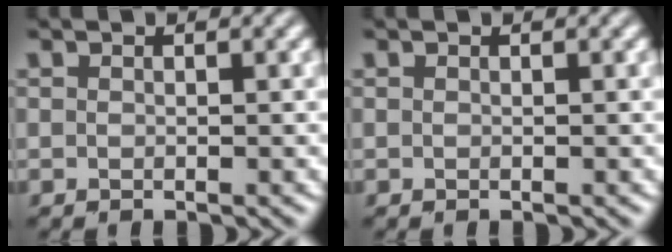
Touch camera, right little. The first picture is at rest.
{"total": 0.0}